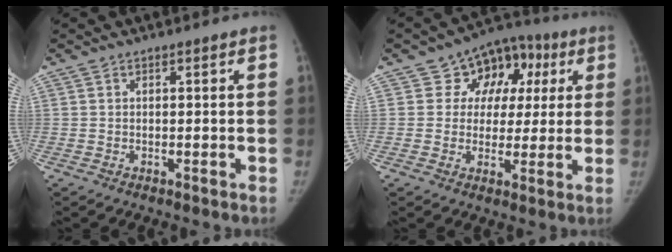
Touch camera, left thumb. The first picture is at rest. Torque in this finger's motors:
{"motor_torque": [-0.27, 0.38, 0.20, 0.28, 0.01]}